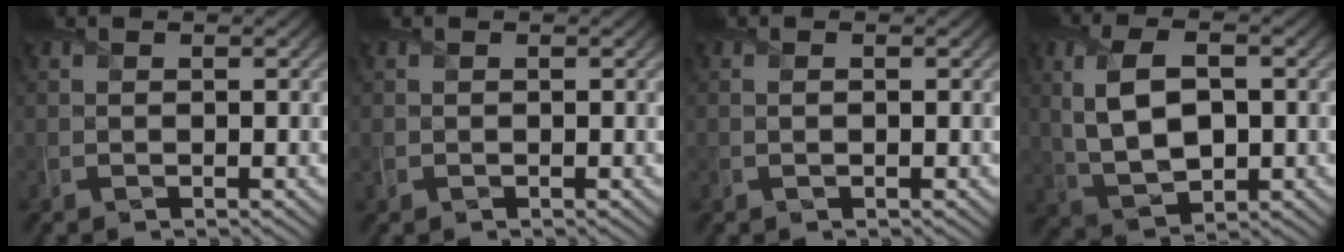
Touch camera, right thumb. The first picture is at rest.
{"total": 0.6, "force": [-0.1, 0.5, 0.1], "torque": [-0.005, -0.003, -0.003]}
{"total": 0.6, "force": [0.0, 0.1, 0.6], "torque": [-0.014, 0.000, 0.000]}
{"total": 9.2, "force": [0.8, 5.0, 7.7], "torque": [-0.172, 0.004, 0.014]}